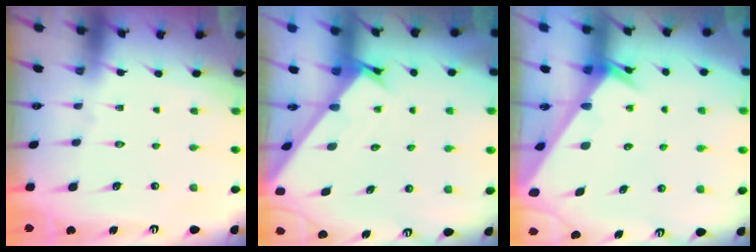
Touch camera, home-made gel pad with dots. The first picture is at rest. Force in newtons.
{"total": 1.6, "press": 1.6, "slide": 0.1}
{"total": 2.4, "press": 2.4, "slide": 0.0}